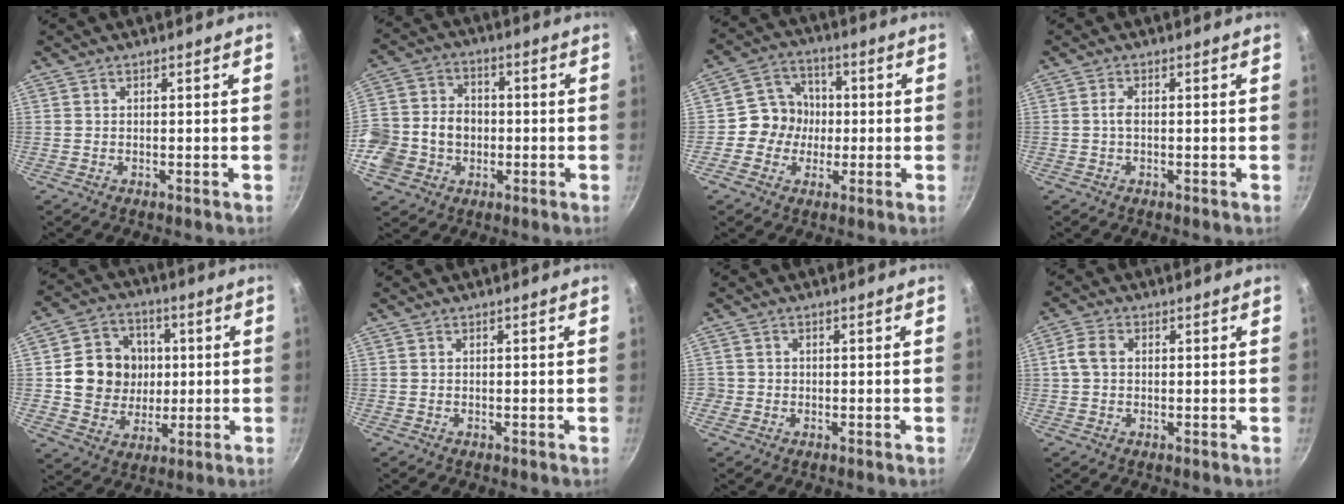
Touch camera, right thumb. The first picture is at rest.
{"total": 15.2, "force": [-2.8, 12.4, 8.4], "torque": [-0.157, 0.027, -0.050]}
{"total": 9.1, "force": [-1.0, 8.4, 3.5], "torque": [-0.018, 0.026, -0.028]}
{"total": 1.2, "force": [-0.1, 0.6, 1.1], "torque": [-0.022, 0.001, -0.004]}
{"total": 13.9, "force": [0.9, 12.4, 6.2], "torque": [-0.066, 0.012, 0.023]}
{"total": 0.0}
{"total": 1.7, "force": [-0.3, 1.6, 0.0], "torque": [0.011, 0.007, -0.006]}
{"total": 4.0, "force": [0.4, 2.9, 2.7], "torque": [-0.059, 0.011, 0.005]}